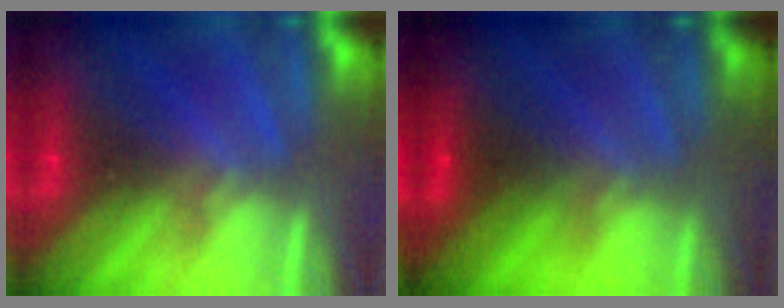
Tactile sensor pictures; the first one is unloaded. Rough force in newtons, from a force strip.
{"total": 1.5}